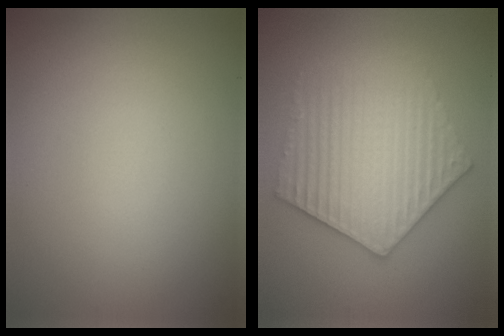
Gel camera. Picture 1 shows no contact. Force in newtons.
{"total": 6.1, "press": 6.1, "slide": 0.9}